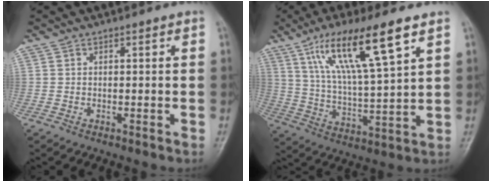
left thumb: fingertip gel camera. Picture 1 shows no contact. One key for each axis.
{"total": 16.8, "fx": 8.9, "fy": 3.0, "fz": 13.9, "tx": -0.250, "ty": -0.028, "tz": 0.169}